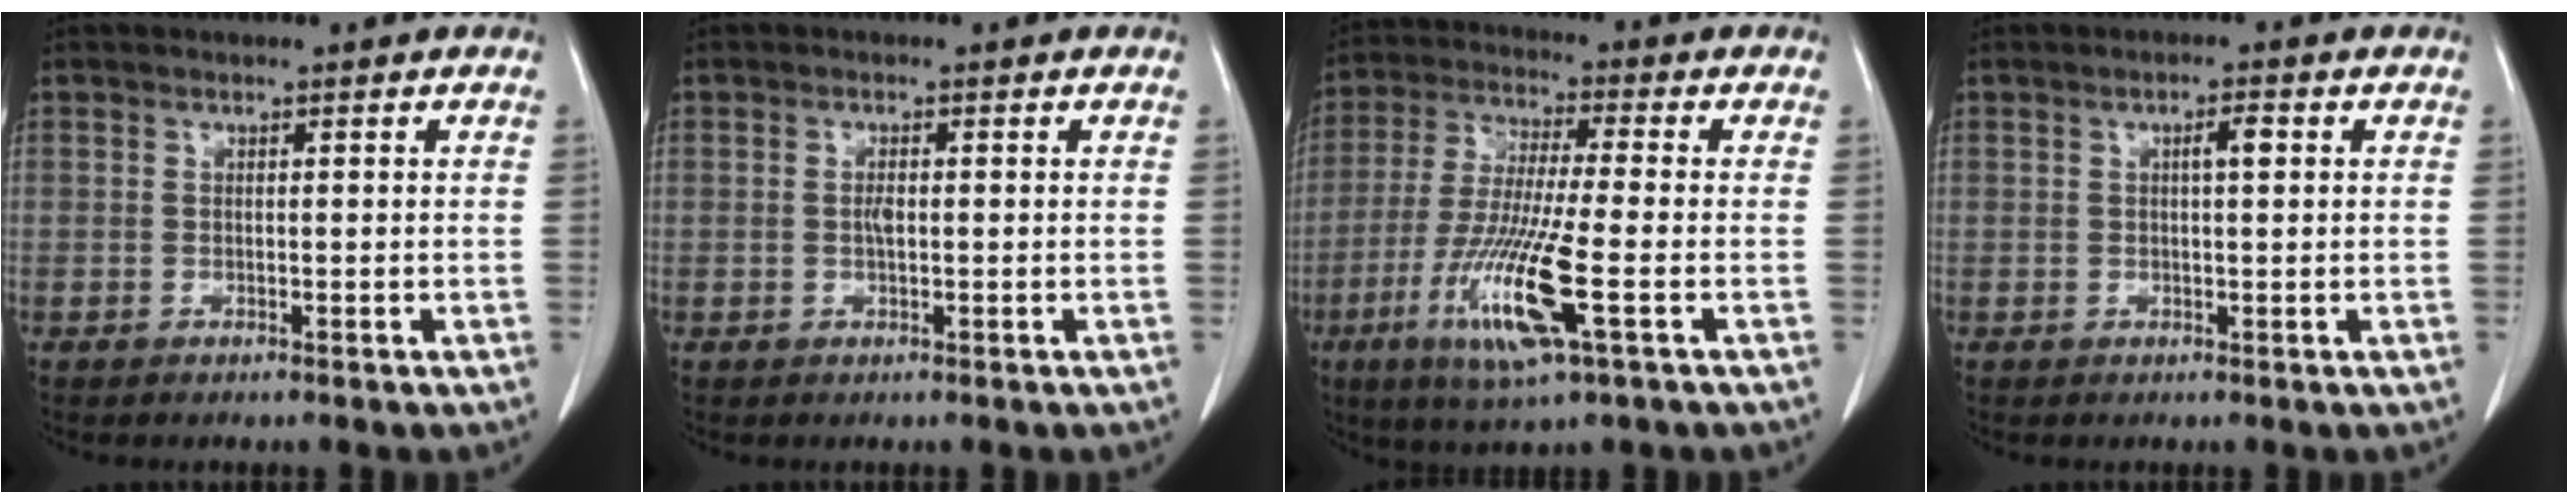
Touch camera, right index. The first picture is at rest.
{"total": 1.3, "force": [-0.1, 0.4, 1.3], "torque": [-0.027, 0.001, -0.001]}
{"total": 13.5, "force": [-4.8, 0.6, 12.6], "torque": [-0.262, -0.026, -0.091]}
{"total": 2.1, "force": [0.5, 0.3, 2.1], "torque": [-0.035, 0.003, 0.008]}